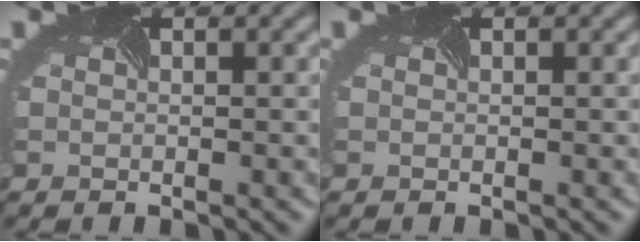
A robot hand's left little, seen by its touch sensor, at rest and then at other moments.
{"total": 0.0}